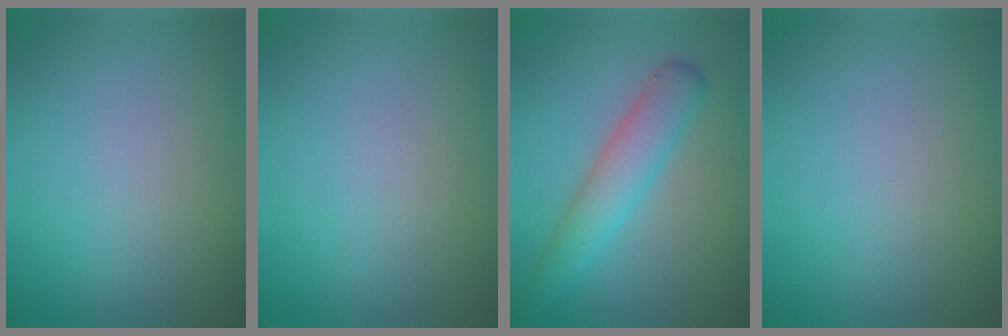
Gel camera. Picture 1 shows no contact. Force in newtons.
{"total": 0.0}
{"total": 4.0, "press": 4.0, "slide": 0.1}
{"total": 0.0}